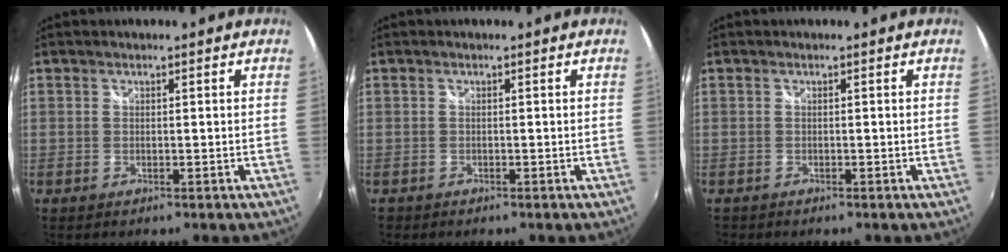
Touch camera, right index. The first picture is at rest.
{"total": 0.9, "force": [-0.6, 0.7, -0.1], "torque": [-0.002, 0.001, -0.012]}
{"total": 0.7, "force": [-0.6, 0.4, -0.1], "torque": [-0.002, -0.001, -0.012]}